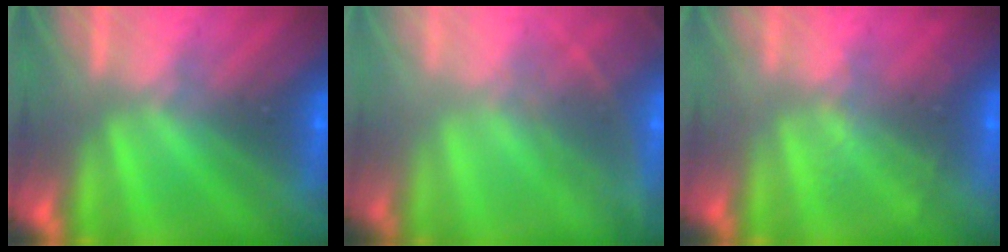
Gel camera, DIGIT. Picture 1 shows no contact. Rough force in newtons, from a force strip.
{"total": 5.7}
{"total": 2.0}